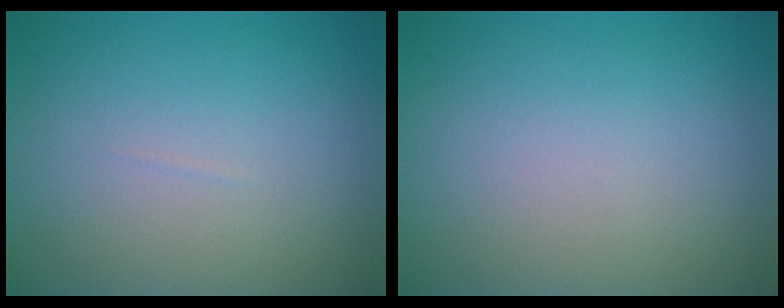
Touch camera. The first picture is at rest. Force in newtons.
{"total": 0.0}